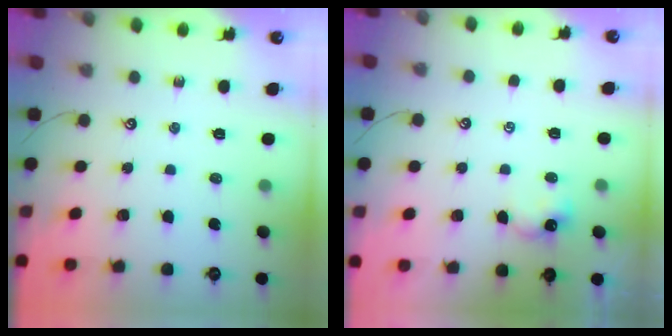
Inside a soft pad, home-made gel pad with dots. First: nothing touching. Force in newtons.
{"total": 2.1, "press": 2.1, "slide": 0.2}